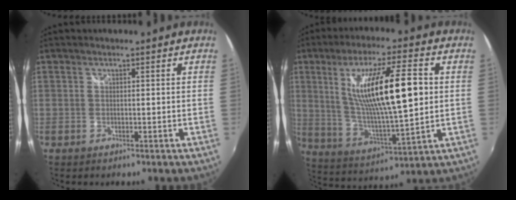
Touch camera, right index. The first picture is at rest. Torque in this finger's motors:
{"motor_torque": [0.73, 0.09, 1.05, 0.21]}